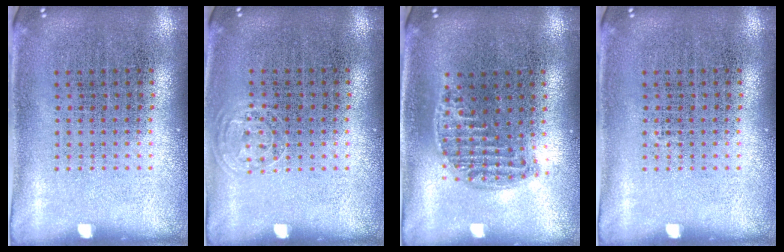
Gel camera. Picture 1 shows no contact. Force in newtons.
{"total": 0.7, "press": 0.6, "slide": 0.3}
{"total": 1.2, "press": 1.1, "slide": 0.5}
{"total": 0.0}